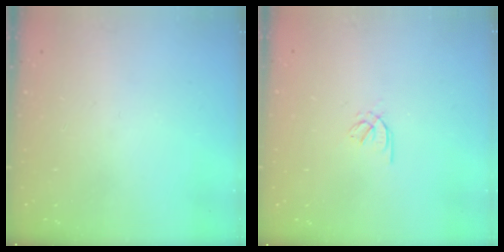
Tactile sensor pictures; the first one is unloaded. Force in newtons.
{"total": 2.0, "press": 1.9, "slide": 0.6}